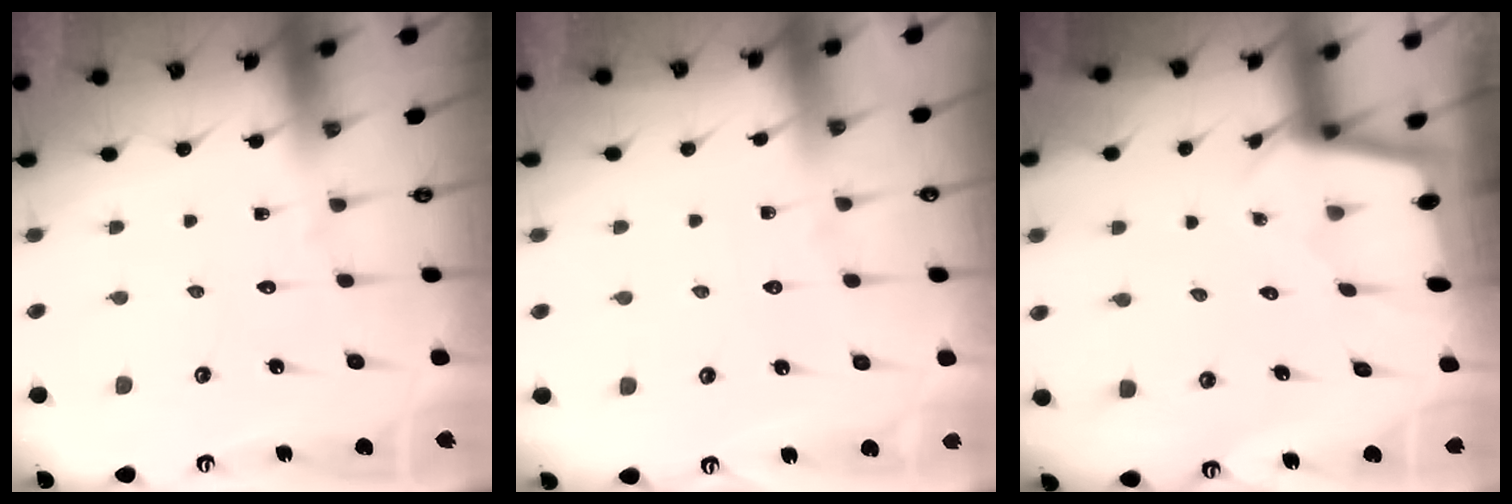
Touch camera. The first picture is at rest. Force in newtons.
{"total": 1.0, "press": 1.0, "slide": 0.2}
{"total": 1.7, "press": 1.6, "slide": 0.2}